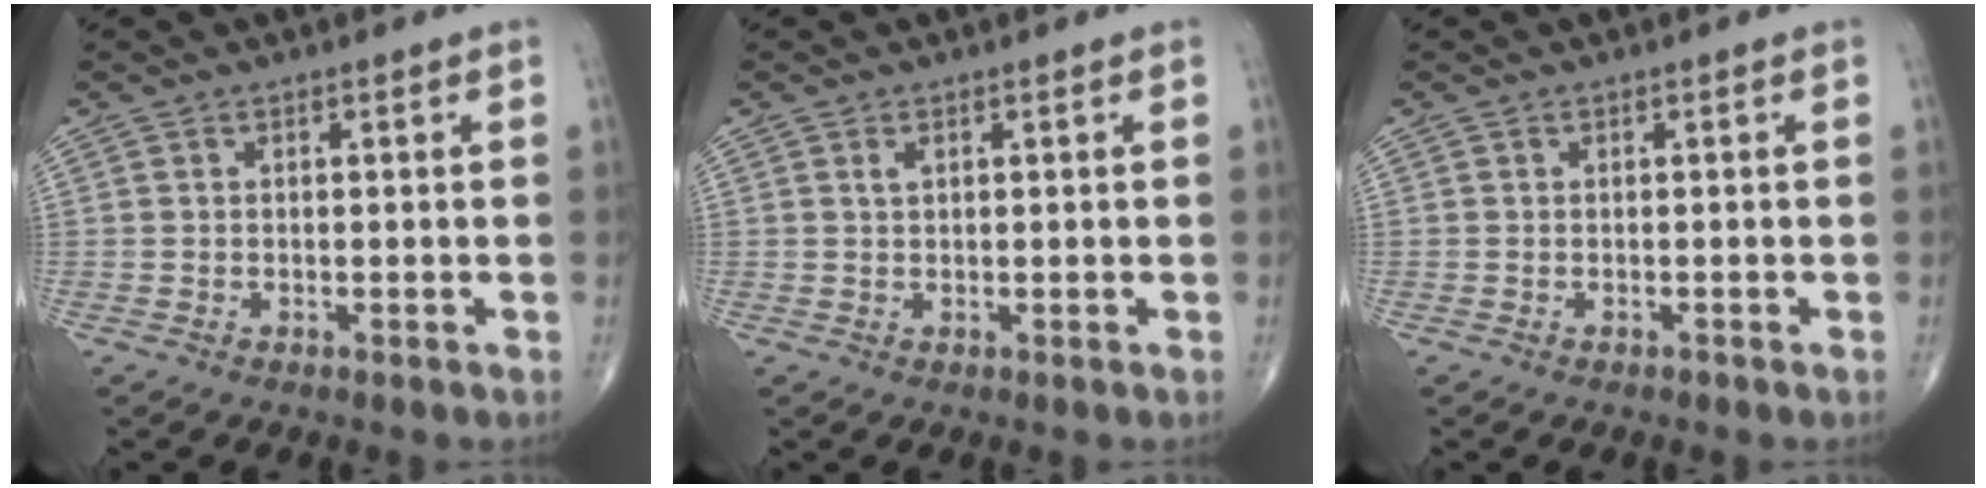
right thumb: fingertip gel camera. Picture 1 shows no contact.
{"total": 1.1, "force": [0.5, 0.6, 0.8], "torque": [-0.016, 0.003, 0.011]}
{"total": 0.0}